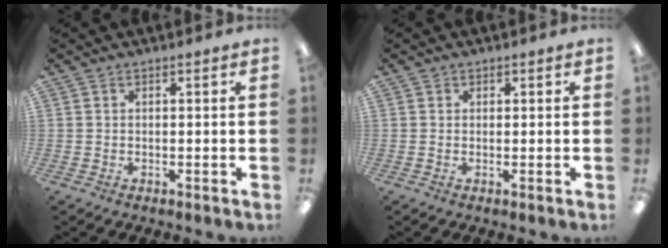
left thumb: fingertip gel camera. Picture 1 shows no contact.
{"total": 0.6, "force": [0.0, 0.5, -0.2], "torque": [0.004, 0.002, 0.000]}